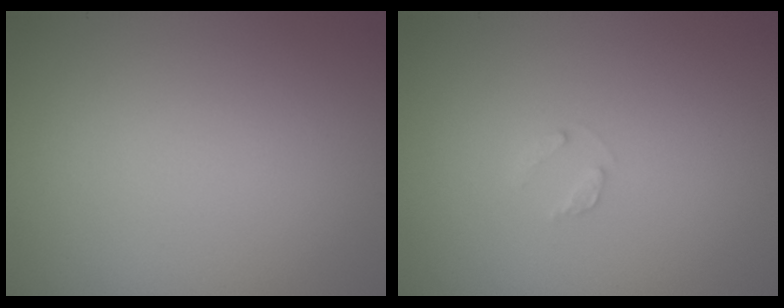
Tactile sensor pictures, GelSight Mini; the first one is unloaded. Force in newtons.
{"total": 0.9, "press": 0.9, "slide": 0.2}